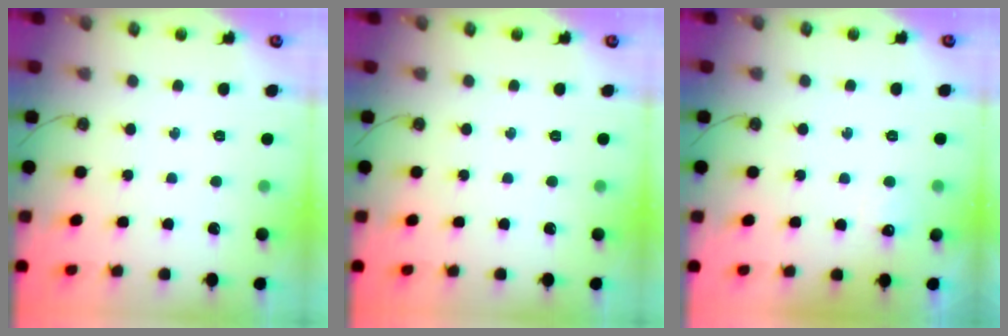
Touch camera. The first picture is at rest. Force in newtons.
{"total": 0.0}
{"total": 4.0, "press": 4.0, "slide": 0.7}